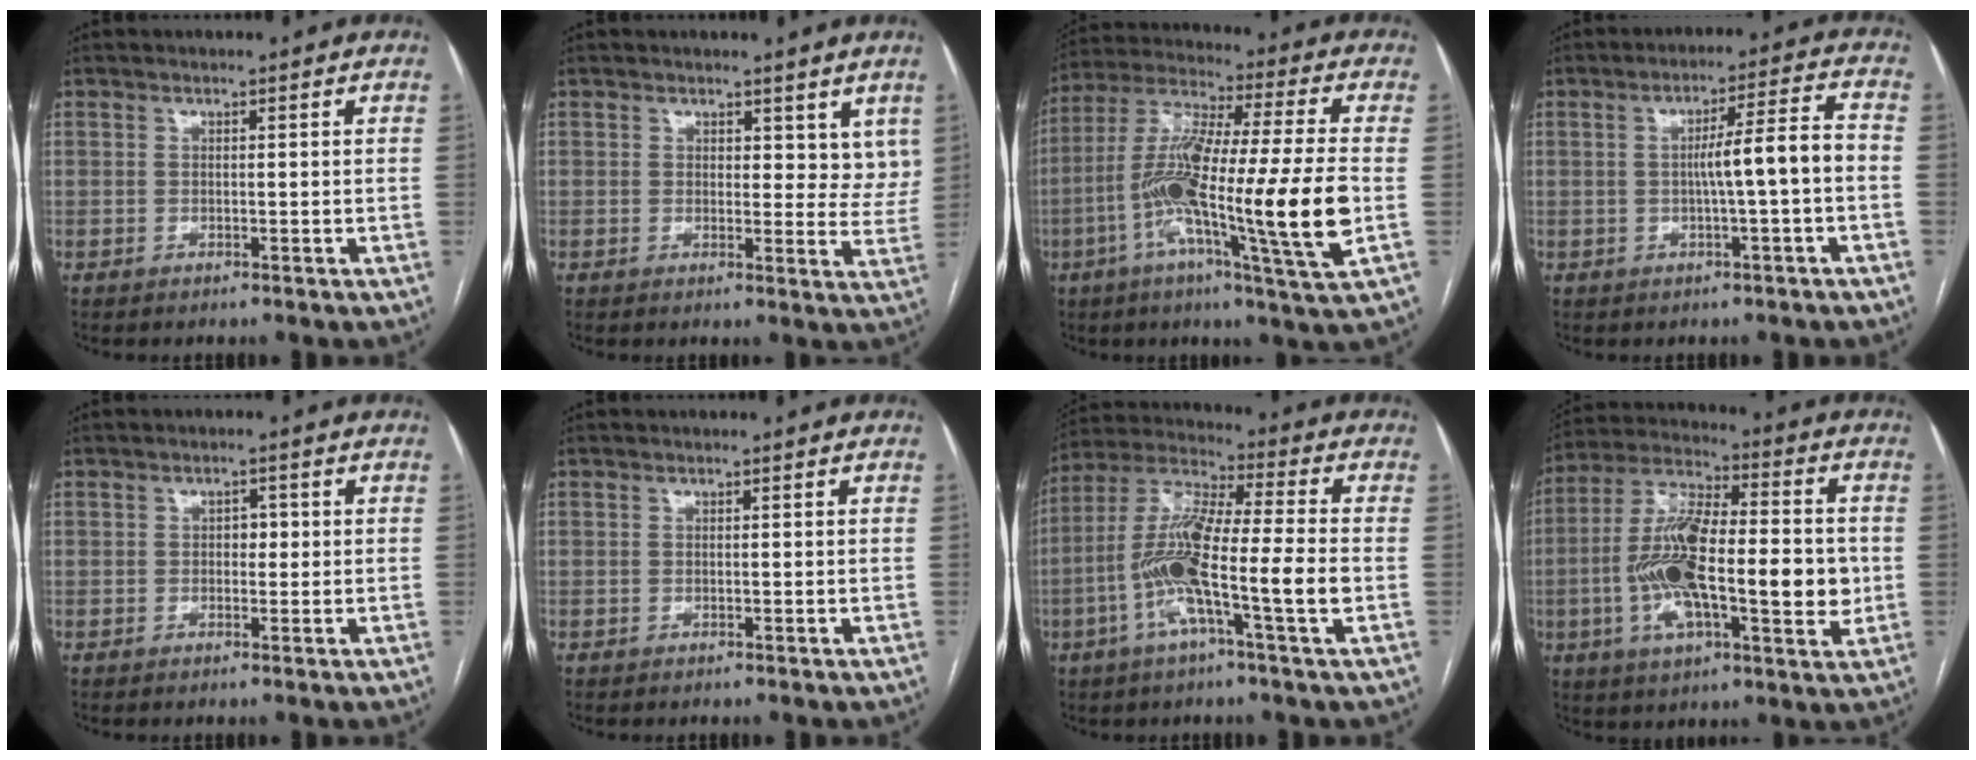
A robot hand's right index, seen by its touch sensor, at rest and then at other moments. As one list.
[{"total": 5.5, "force": [4.0, 3.1, 2.2], "torque": [-0.001, -0.013, 0.039]}, {"total": 21.3, "force": [-4.9, 0.0, 20.8], "torque": [-0.373, -0.014, -0.094]}, {"total": 7.3, "force": [-1.0, -0.2, 7.2], "torque": [-0.113, 0.019, -0.012]}, {"total": 1.9, "force": [0.1, 1.2, 1.4], "torque": [-0.016, 0.007, -0.001]}, {"total": 0.0}, {"total": 14.9, "force": [-3.8, 0.5, 14.4], "torque": [-0.282, 0.005, -0.081]}, {"total": 19.7, "force": [-2.2, 6.3, 18.6], "torque": [-0.342, 0.013, -0.040]}]